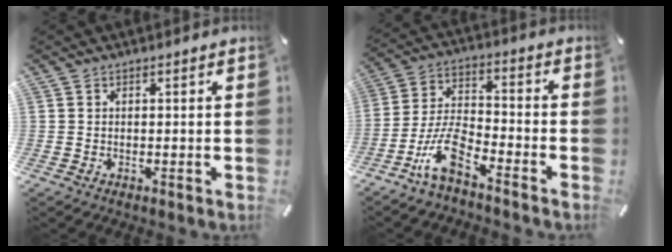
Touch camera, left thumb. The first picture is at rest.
{"total": 11.4, "force": [-7.9, 4.0, 7.2], "torque": [-0.173, 0.020, -0.155]}